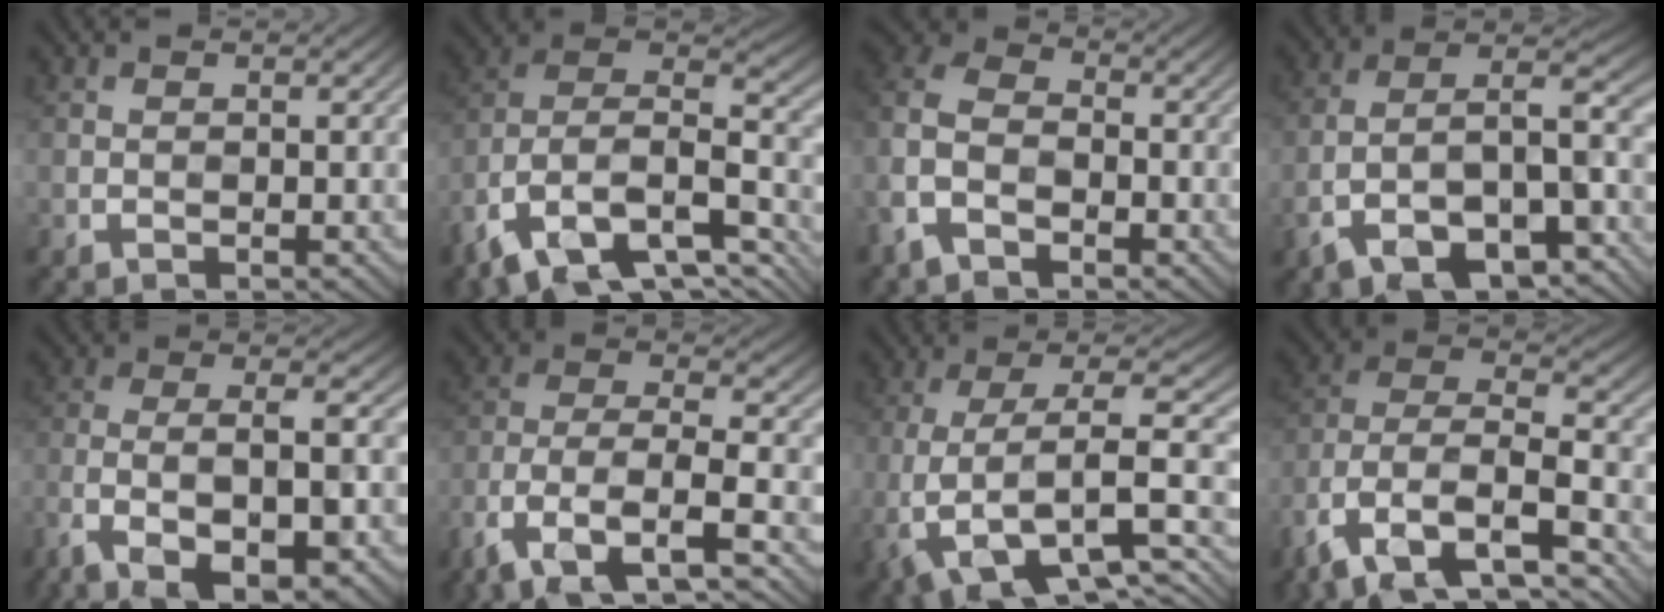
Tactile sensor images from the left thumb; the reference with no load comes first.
{"total": 16.4, "force": [-8.4, 9.0, 10.8], "torque": [-0.261, -0.036, -0.136]}
{"total": 8.6, "force": [-4.0, 5.6, 5.2], "torque": [-0.140, -0.012, -0.093]}
{"total": 15.2, "force": [-7.9, 5.9, 11.5], "torque": [-0.204, -0.015, -0.135]}
{"total": 13.0, "force": [-7.3, 4.7, 9.7], "torque": [-0.199, -0.016, -0.129]}
{"total": 12.0, "force": [-7.8, 4.6, 7.9], "torque": [-0.170, -0.008, -0.153]}
{"total": 12.1, "force": [-3.4, 5.3, 10.4], "torque": [-0.206, -0.009, -0.056]}
{"total": 15.6, "force": [-9.3, 8.1, 9.7], "torque": [-0.254, -0.031, -0.147]}